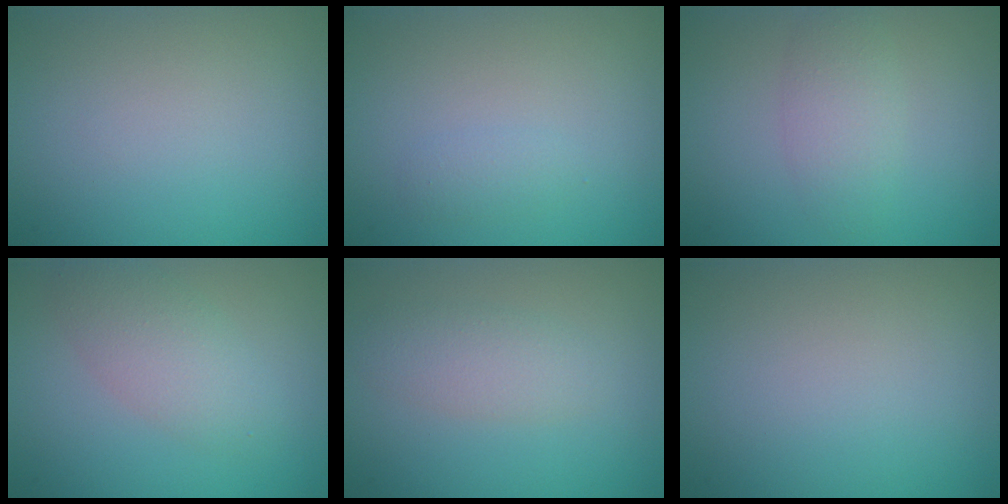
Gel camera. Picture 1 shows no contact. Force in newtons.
{"total": 1.0, "press": 1.0, "slide": 0.1}
{"total": 2.5, "press": 2.5, "slide": 0.2}
{"total": 3.4, "press": 3.4, "slide": 0.3}
{"total": 2.5, "press": 2.5, "slide": 0.1}
{"total": 0.0}